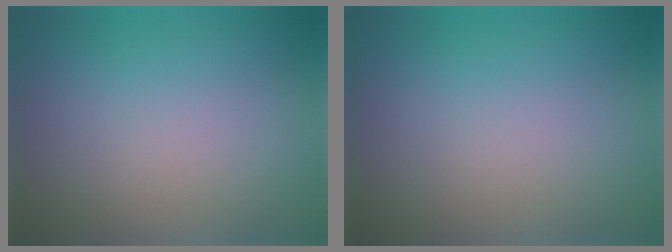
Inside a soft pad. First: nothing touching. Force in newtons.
{"total": 0.0}